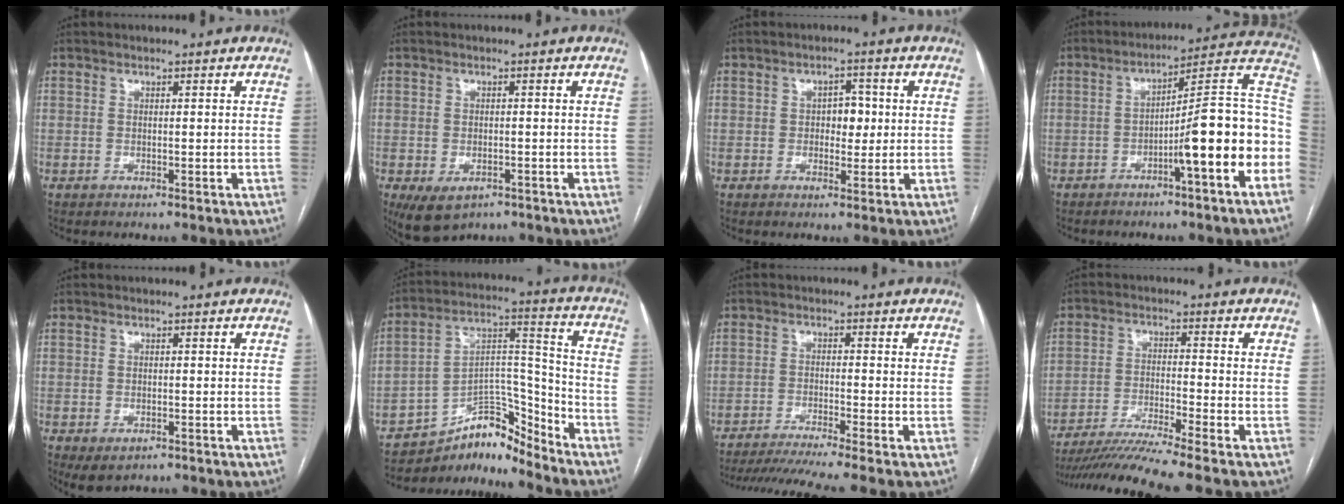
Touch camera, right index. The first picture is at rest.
{"total": 5.9, "force": [-3.3, 3.5, 3.5], "torque": [-0.064, -0.007, -0.043]}
{"total": 3.6, "force": [0.2, 2.3, 2.8], "torque": [-0.034, 0.009, 0.005]}
{"total": 14.9, "force": [-4.7, 0.9, 14.1], "torque": [-0.183, 0.032, -0.070]}
{"total": 3.0, "force": [-1.4, 1.7, 2.0], "torque": [-0.037, -0.006, -0.011]}
{"total": 10.3, "force": [-9.6, 2.9, 2.2], "torque": [-0.029, 0.065, -0.168]}
{"total": 10.2, "force": [-8.6, -1.9, 5.1], "torque": [-0.068, -0.021, -0.141]}
{"total": 9.9, "force": [-8.6, -2.6, 4.2], "torque": [-0.065, -0.025, -0.153]}